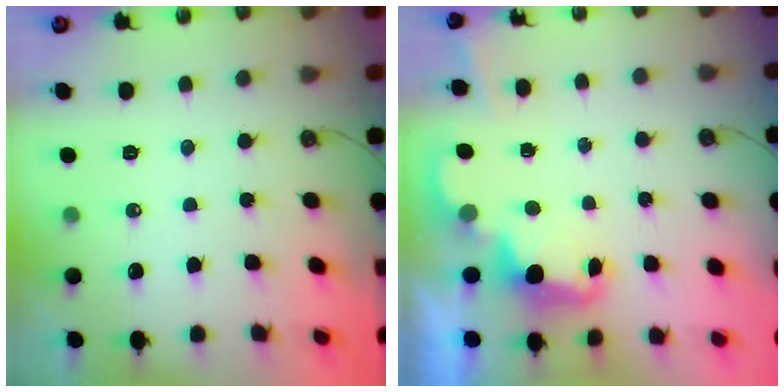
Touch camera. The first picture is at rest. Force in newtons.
{"total": 2.5, "press": 2.5, "slide": 0.6}